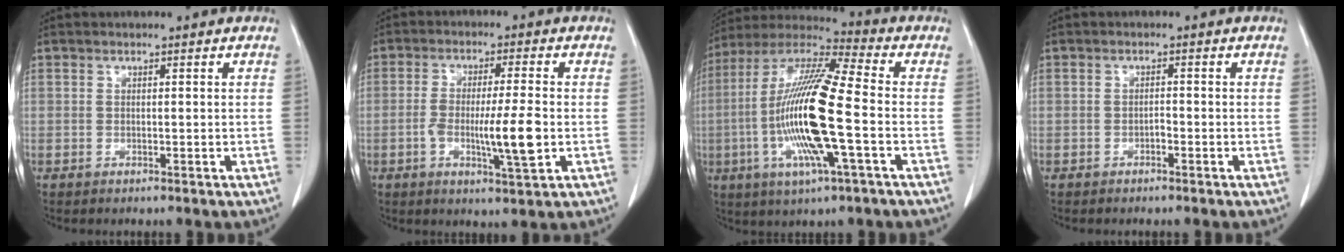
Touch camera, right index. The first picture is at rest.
{"total": 8.5, "force": [-1.7, 0.6, 8.3], "torque": [-0.147, -0.007, -0.030]}
{"total": 18.4, "force": [-3.5, 1.4, 18.0], "torque": [-0.372, -0.010, -0.072]}
{"total": 0.9, "force": [-0.6, 0.3, 0.6], "torque": [-0.011, 0.002, -0.011]}